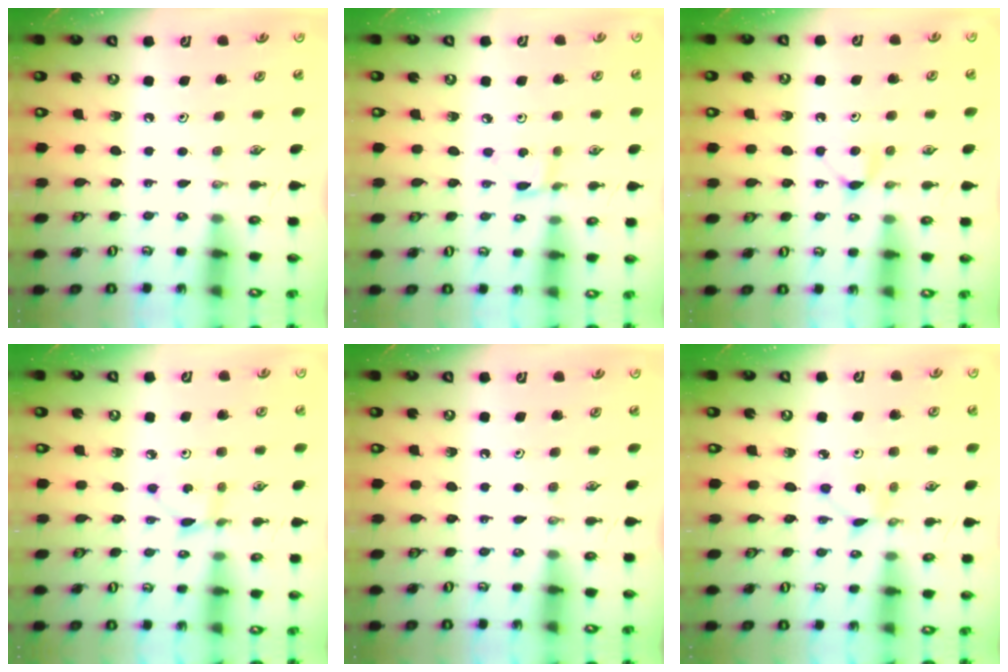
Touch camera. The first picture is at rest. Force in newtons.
{"total": 2.0, "press": 2.0, "slide": 0.2}
{"total": 4.6, "press": 4.5, "slide": 0.5}
{"total": 2.1, "press": 2.1, "slide": 0.3}
{"total": 0.0}
{"total": 1.8, "press": 1.7, "slide": 0.3}